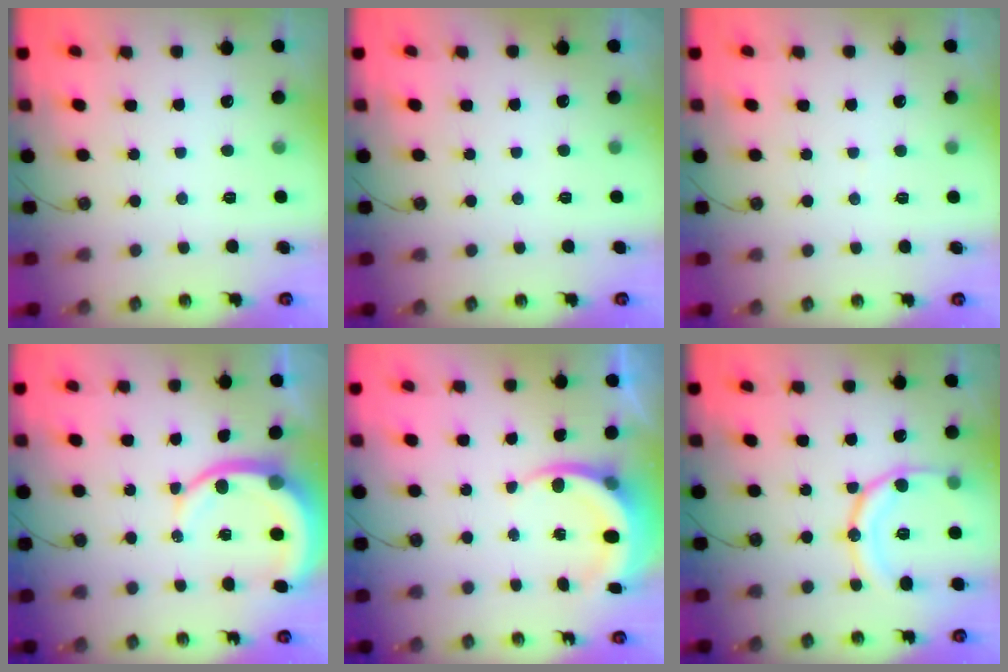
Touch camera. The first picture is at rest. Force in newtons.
{"total": 1.7, "press": 0.4, "slide": 1.6}
{"total": 1.9, "press": 1.9, "slide": 0.2}
{"total": 9.5, "press": 9.4, "slide": 1.0}
{"total": 6.8, "press": 6.7, "slide": 1.3}
{"total": 15.6, "press": 15.5, "slide": 1.6}